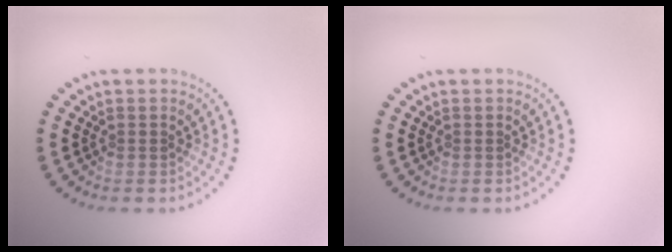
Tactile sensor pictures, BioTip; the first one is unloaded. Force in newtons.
{"total": 0.0}